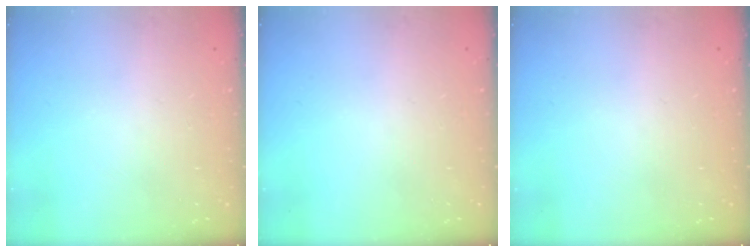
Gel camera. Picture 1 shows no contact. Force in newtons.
{"total": 0.0}
{"total": 0.0}